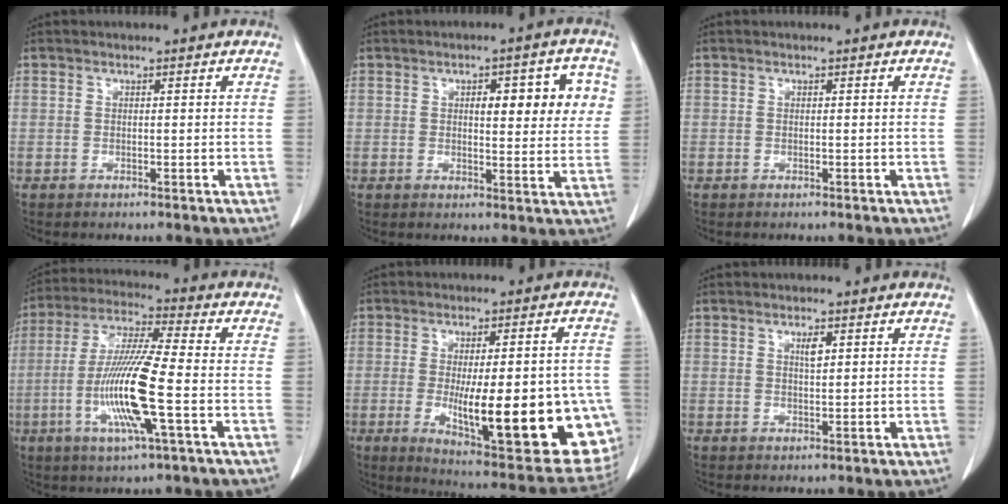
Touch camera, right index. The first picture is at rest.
{"total": 8.6, "force": [2.4, 2.8, 7.8], "torque": [-0.094, 0.013, 0.030]}
{"total": 0.0}
{"total": 13.4, "force": [-3.2, 0.2, 13.0], "torque": [-0.265, -0.013, -0.068]}
{"total": 22.9, "force": [-5.2, 5.7, 21.6], "torque": [-0.229, -0.015, -0.047]}
{"total": 1.7, "force": [0.8, 0.5, 1.5], "torque": [-0.025, -0.002, 0.014]}